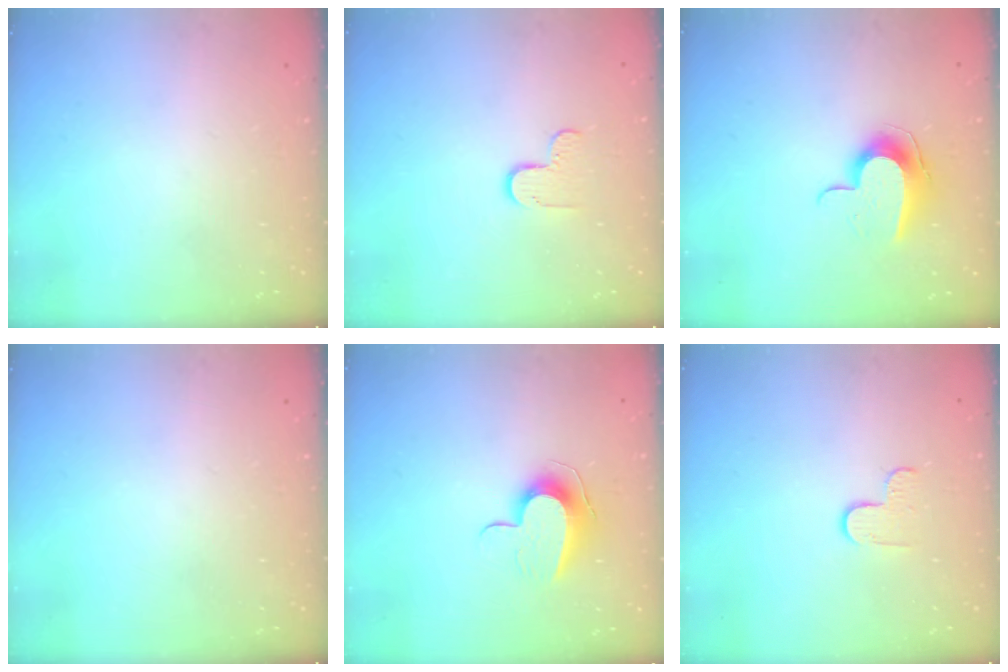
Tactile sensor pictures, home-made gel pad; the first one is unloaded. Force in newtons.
{"total": 4.7, "press": 4.7, "slide": 0.5}
{"total": 9.9, "press": 9.9, "slide": 0.4}
{"total": 0.0}
{"total": 9.4, "press": 9.4, "slide": 0.3}
{"total": 3.8, "press": 3.8, "slide": 0.4}